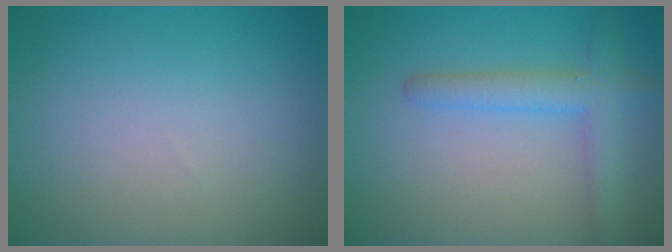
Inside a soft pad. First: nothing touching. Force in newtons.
{"total": 3.3, "press": 3.3, "slide": 0.2}